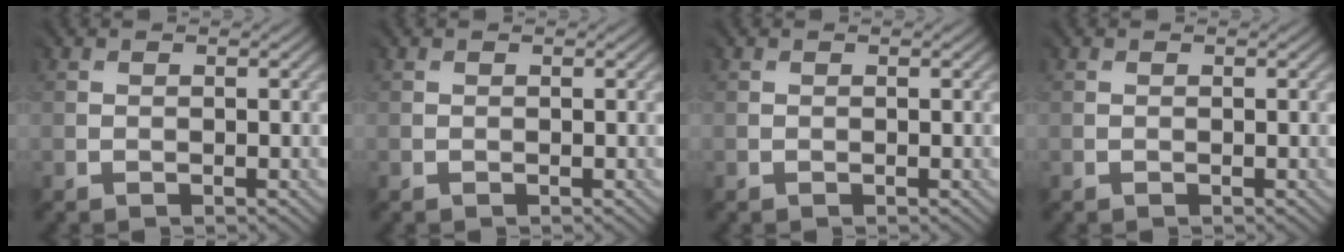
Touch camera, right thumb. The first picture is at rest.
{"total": 0.0}
{"total": 0.0}
{"total": 0.0}